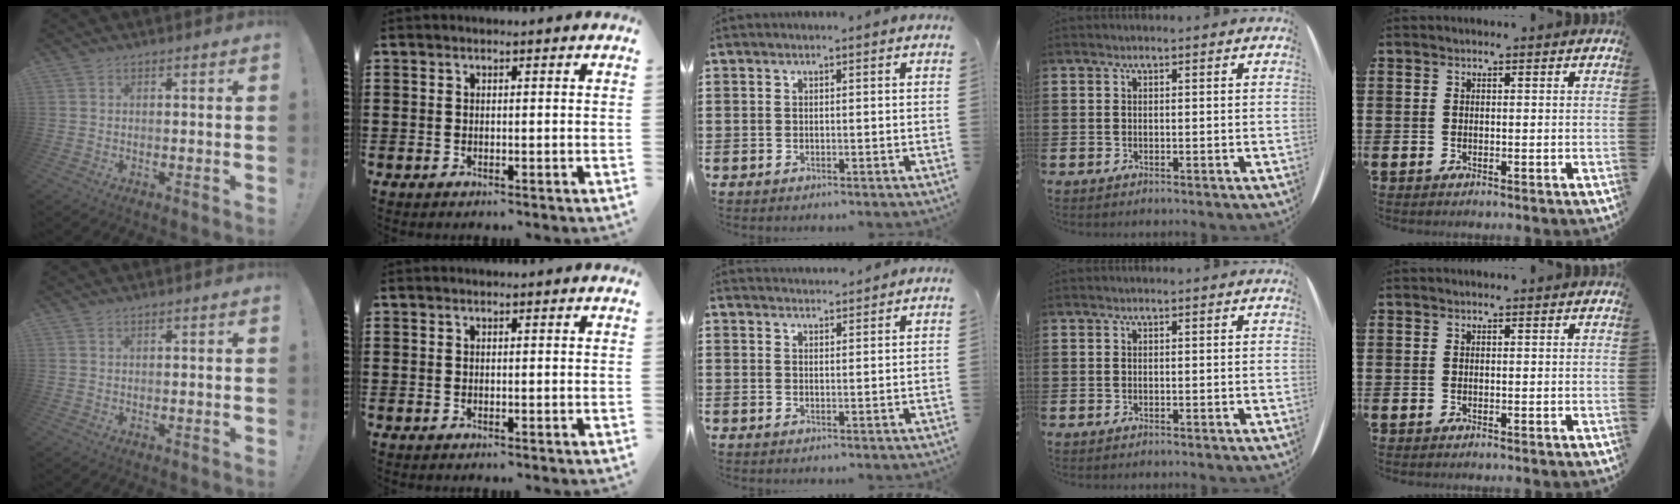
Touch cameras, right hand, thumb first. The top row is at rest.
{"middle": {"total": 2.3, "force": [2.3, 0.1, -0.2], "torque": [-0.002, -0.001, 0.044]}}